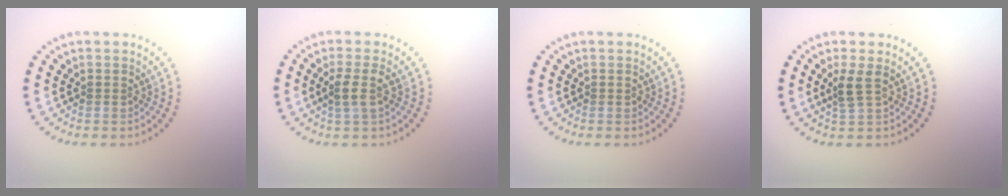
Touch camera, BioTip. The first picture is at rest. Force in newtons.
{"total": 2.0, "press": 1.7, "slide": 1.2}
{"total": 0.0}
{"total": 2.0, "press": 1.7, "slide": 1.2}